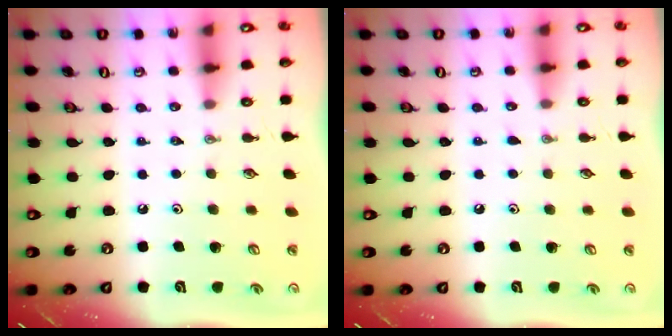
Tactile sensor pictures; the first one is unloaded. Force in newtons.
{"total": 2.8, "press": 2.8, "slide": 0.3}